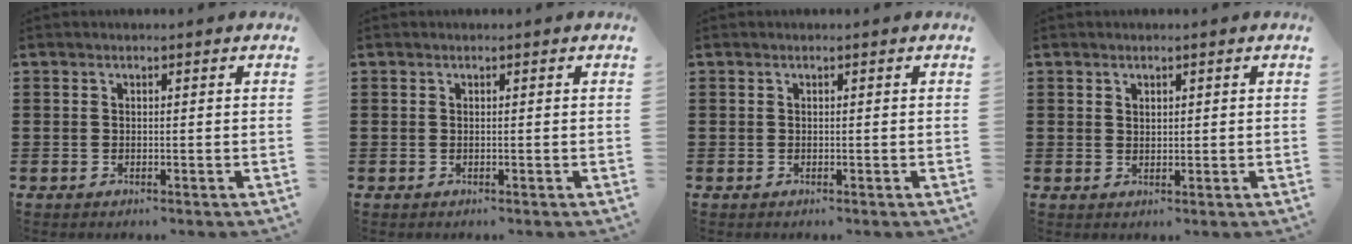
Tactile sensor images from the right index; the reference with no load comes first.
{"total": 0.0}
{"total": 0.0}
{"total": 1.2, "force": [0.9, 0.7, 0.3], "torque": [-0.007, 0.002, 0.018]}